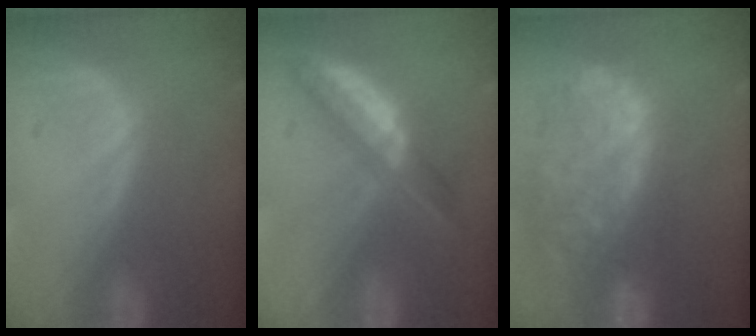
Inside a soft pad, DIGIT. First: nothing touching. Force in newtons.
{"total": 5.4, "press": 5.3, "slide": 1.3}
{"total": 12.7, "press": 10.5, "slide": 7.1}